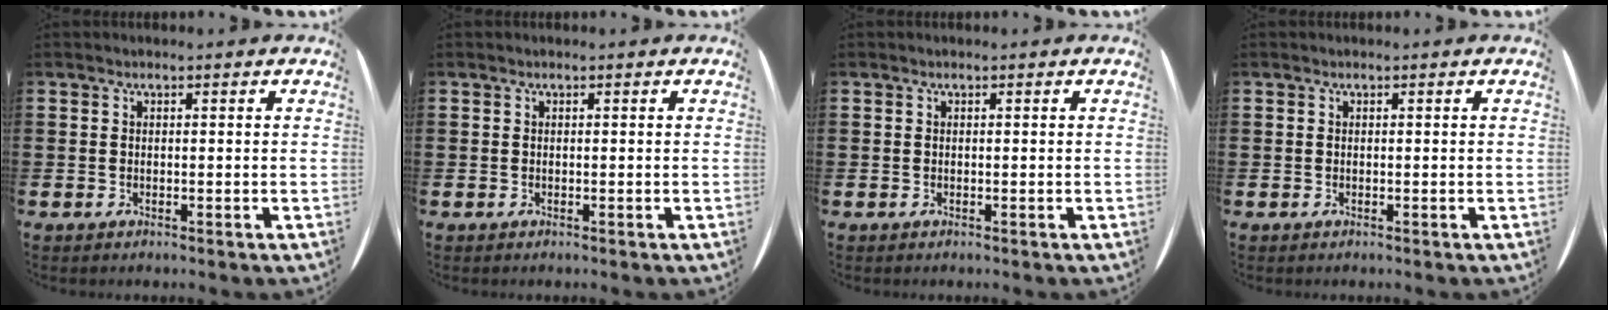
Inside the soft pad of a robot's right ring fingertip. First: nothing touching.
{"total": 0.0}
{"total": 0.0}
{"total": 0.0}